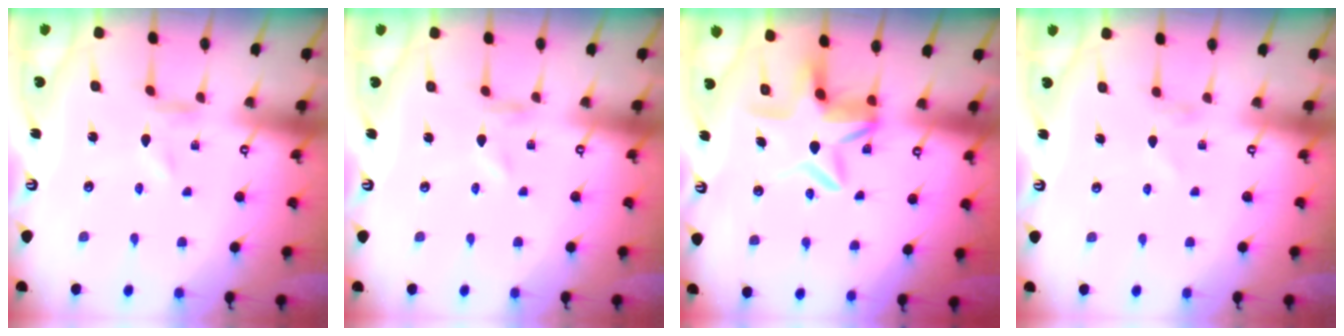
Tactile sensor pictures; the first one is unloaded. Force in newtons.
{"total": 0.0}
{"total": 7.3, "press": 7.0, "slide": 2.1}
{"total": 1.8, "press": 1.7, "slide": 0.2}